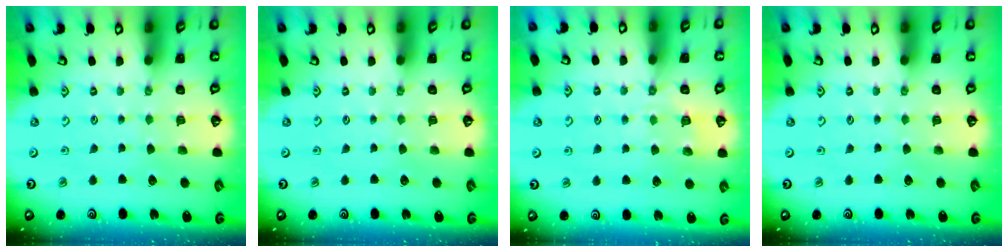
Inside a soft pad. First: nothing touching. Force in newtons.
{"total": 0.0}
{"total": 5.2, "press": 5.1, "slide": 1.0}
{"total": 0.0}